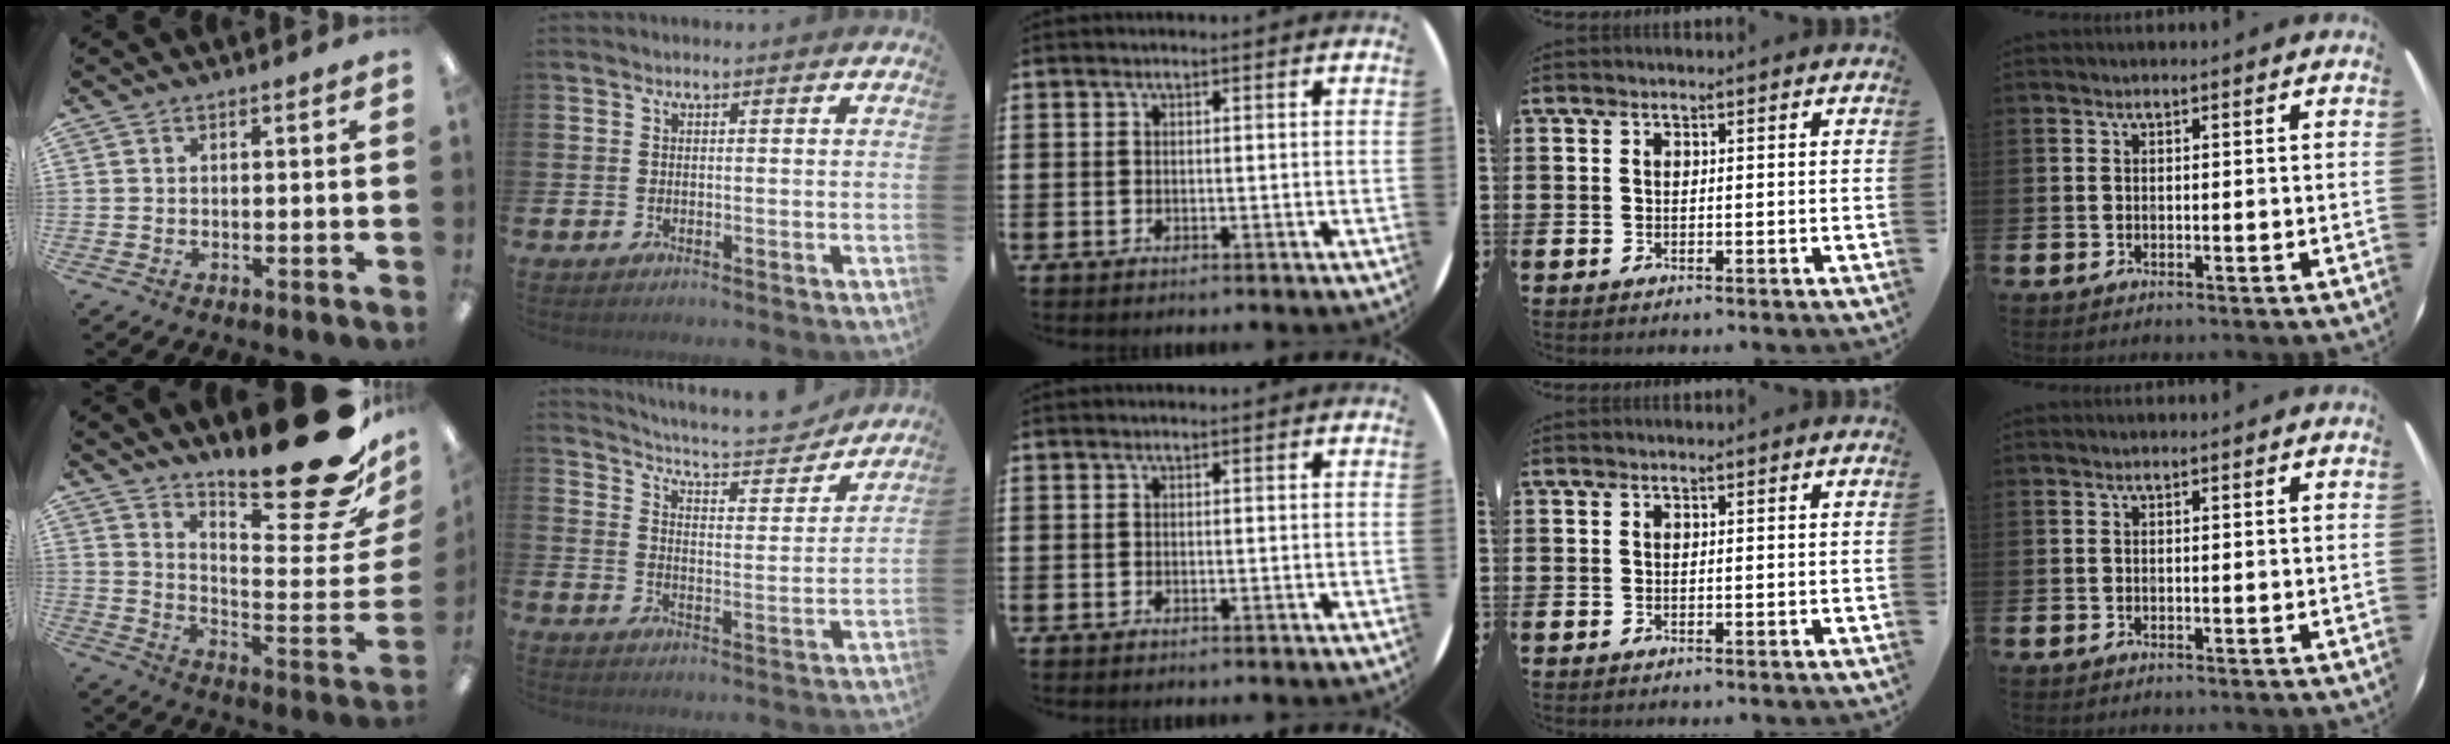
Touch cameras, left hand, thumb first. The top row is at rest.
{"thumb": {"total": 23.7, "force": [16.4, 5.6, 16.1], "torque": [-0.191, -0.134, 0.266]}, "index": {"total": 6.6, "force": [6.4, 0.6, 1.4], "torque": [-0.046, -0.051, 0.105]}}